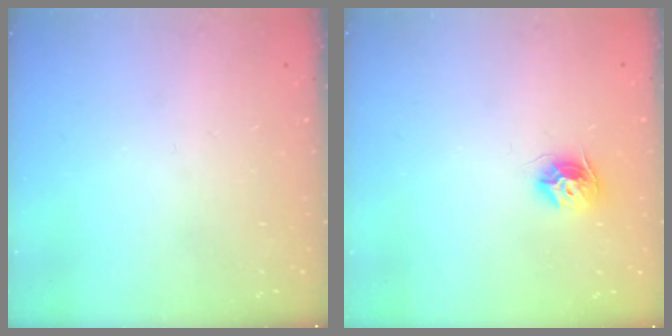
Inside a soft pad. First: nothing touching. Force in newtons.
{"total": 8.8, "press": 8.8, "slide": 0.4}